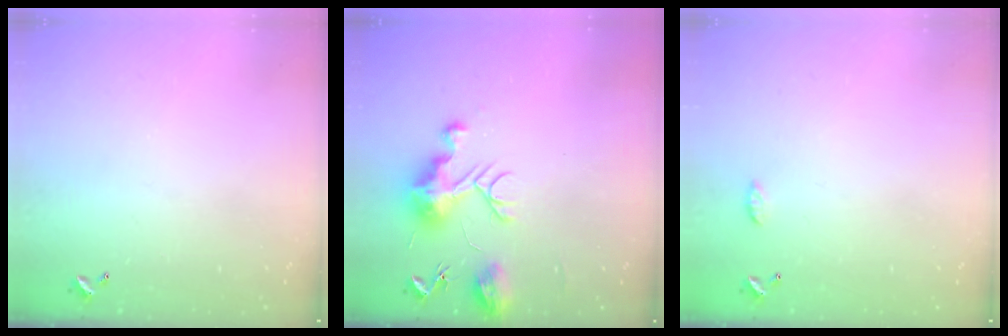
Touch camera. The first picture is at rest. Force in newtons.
{"total": 12.5, "press": 12.5, "slide": 0.5}
{"total": 3.5, "press": 3.5, "slide": 0.5}